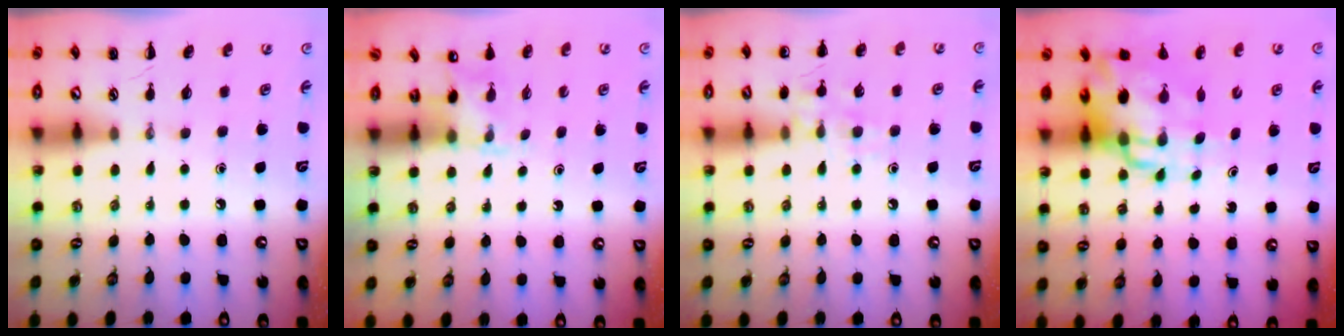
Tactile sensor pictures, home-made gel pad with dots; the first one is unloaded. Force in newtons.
{"total": 2.5, "press": 2.4, "slide": 0.9}
{"total": 9.0, "press": 8.9, "slide": 1.7}
{"total": 12.0, "press": 11.6, "slide": 3.2}